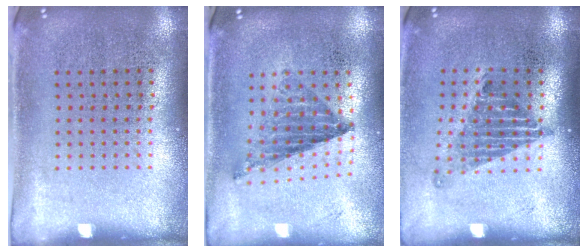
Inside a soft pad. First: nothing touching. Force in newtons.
{"total": 0.9, "press": 0.9, "slide": 0.0}
{"total": 1.3, "press": 1.0, "slide": 0.8}